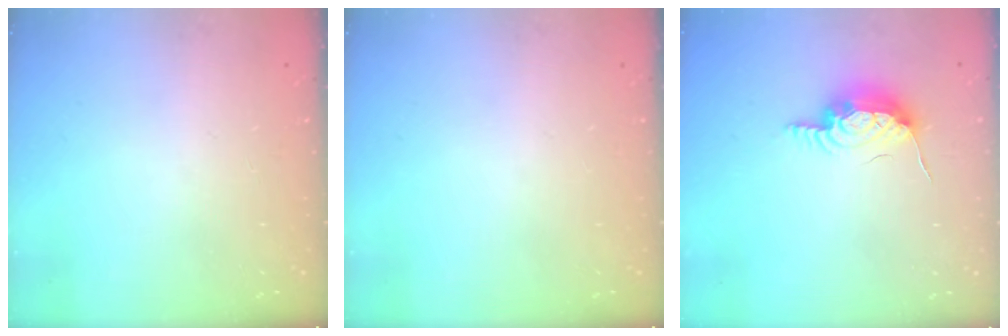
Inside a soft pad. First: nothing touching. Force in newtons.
{"total": 0.0}
{"total": 10.3, "press": 10.2, "slide": 1.0}